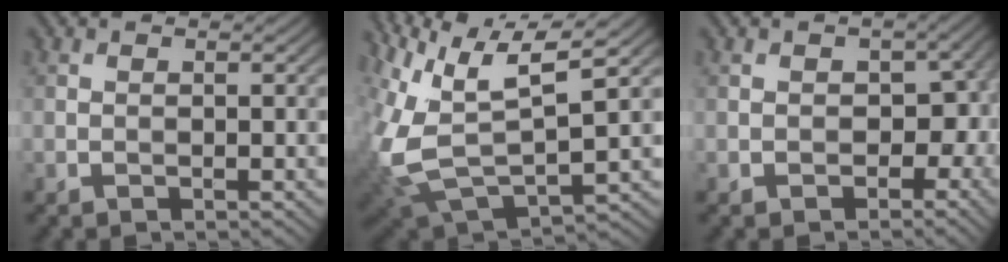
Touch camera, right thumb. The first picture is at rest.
{"total": 11.7, "force": [5.1, 4.8, 9.4], "torque": [-0.233, -0.007, 0.106]}
{"total": 4.4, "force": [-0.6, 3.5, 2.6], "torque": [-0.037, -0.012, -0.009]}